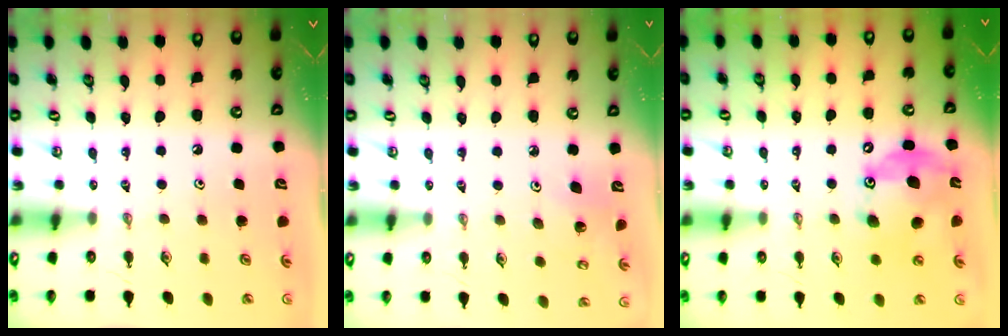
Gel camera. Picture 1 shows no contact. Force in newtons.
{"total": 3.1, "press": 3.0, "slide": 0.8}
{"total": 16.4, "press": 16.4, "slide": 0.3}